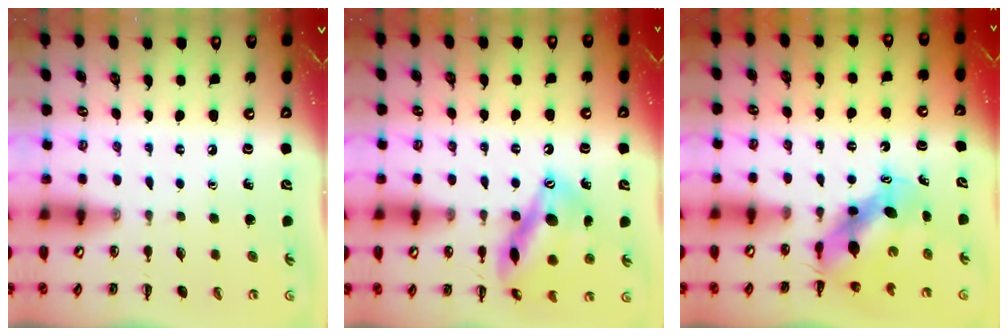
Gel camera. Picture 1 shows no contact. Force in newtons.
{"total": 16.9, "press": 16.9, "slide": 0.9}
{"total": 6.6, "press": 6.4, "slide": 1.3}